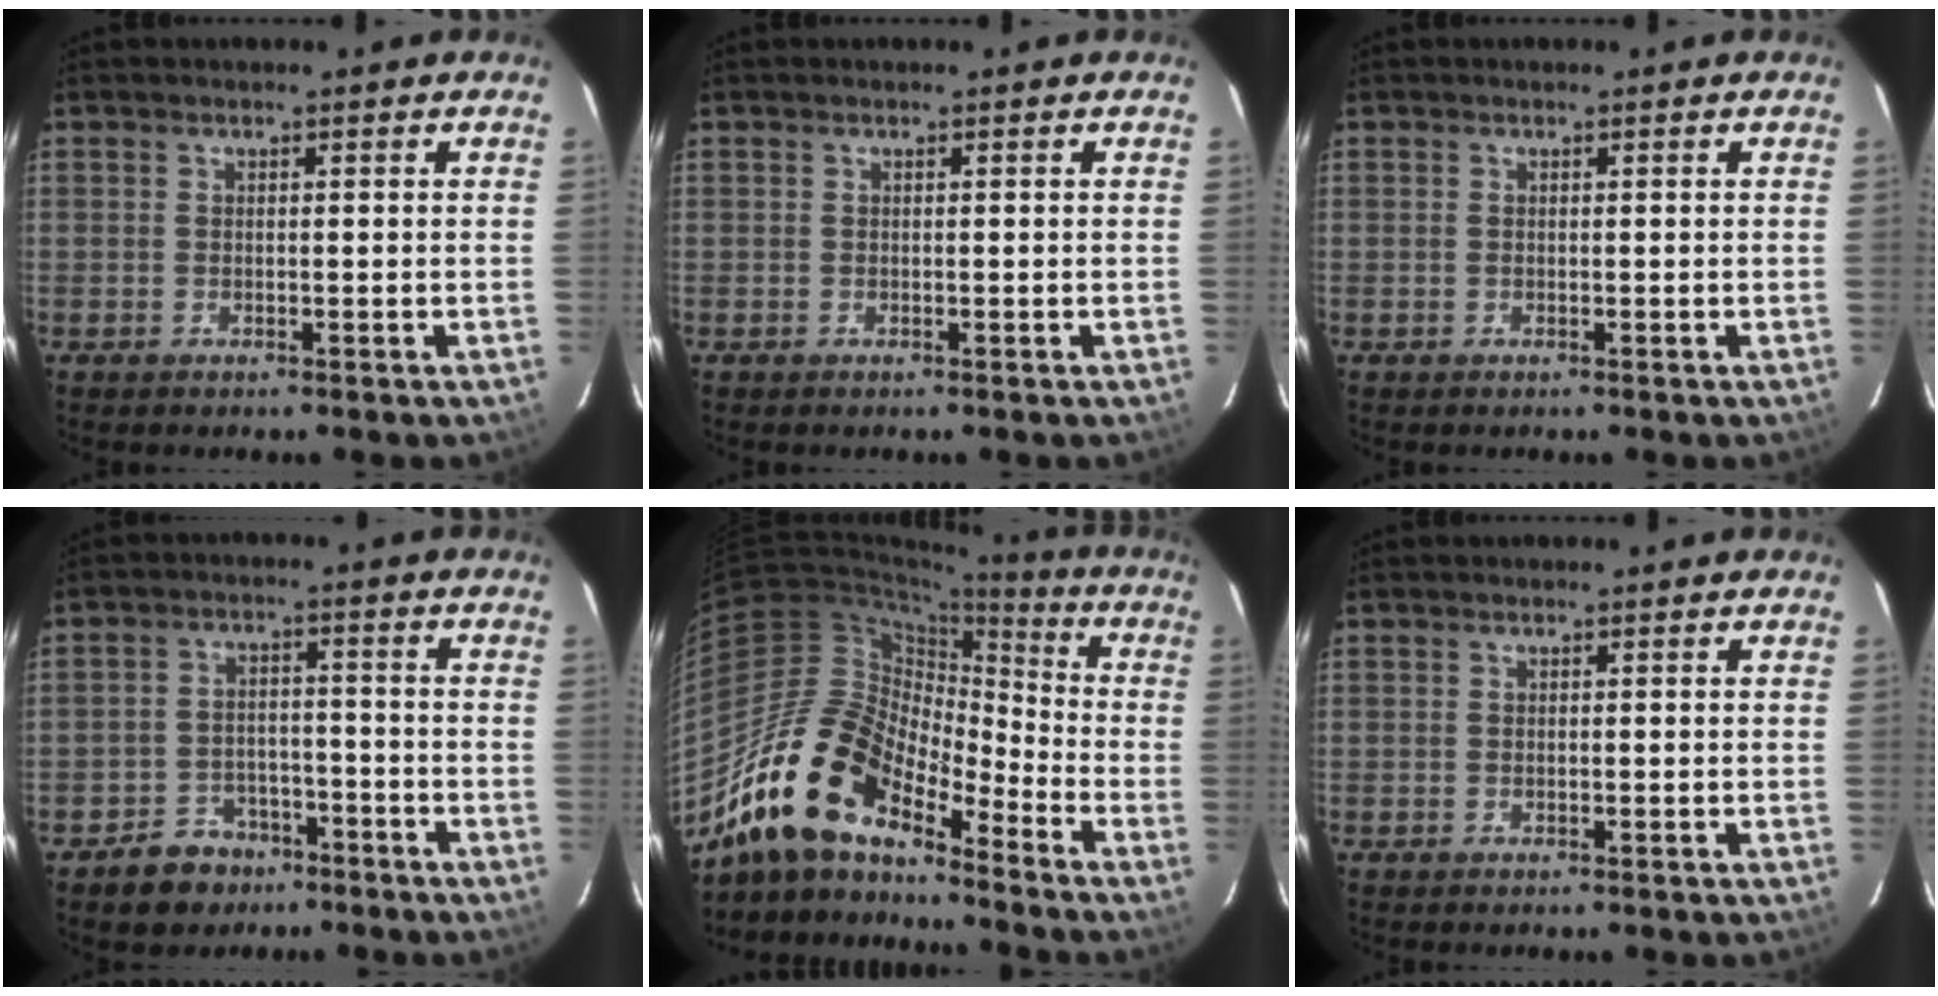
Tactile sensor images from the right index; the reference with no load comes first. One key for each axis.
{"total": 0.0}
{"total": 0.0}
{"total": 7.5, "fx": -5.2, "fy": 5.1, "fz": 1.7, "tx": -0.051, "ty": 0.020, "tz": -0.069}
{"total": 17.3, "fx": -13.7, "fy": 6.2, "fz": 8.7, "tx": -0.154, "ty": -0.003, "tz": -0.265}
{"total": 0.0}